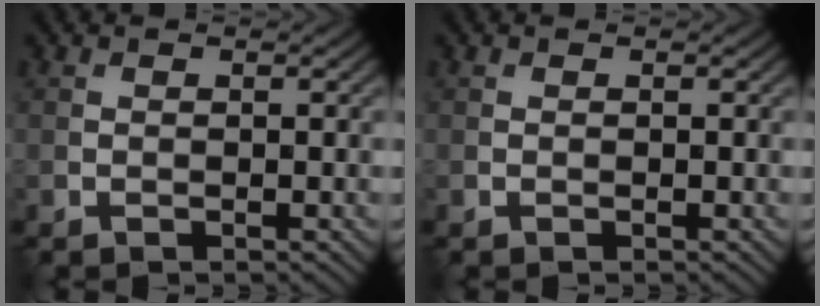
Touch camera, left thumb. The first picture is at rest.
{"total": 0.0}